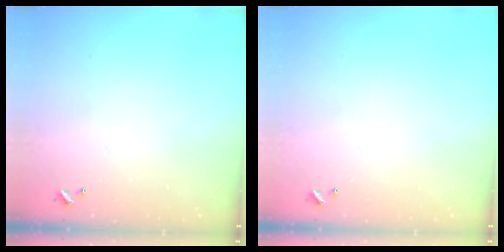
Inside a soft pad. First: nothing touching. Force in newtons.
{"total": 0.0}